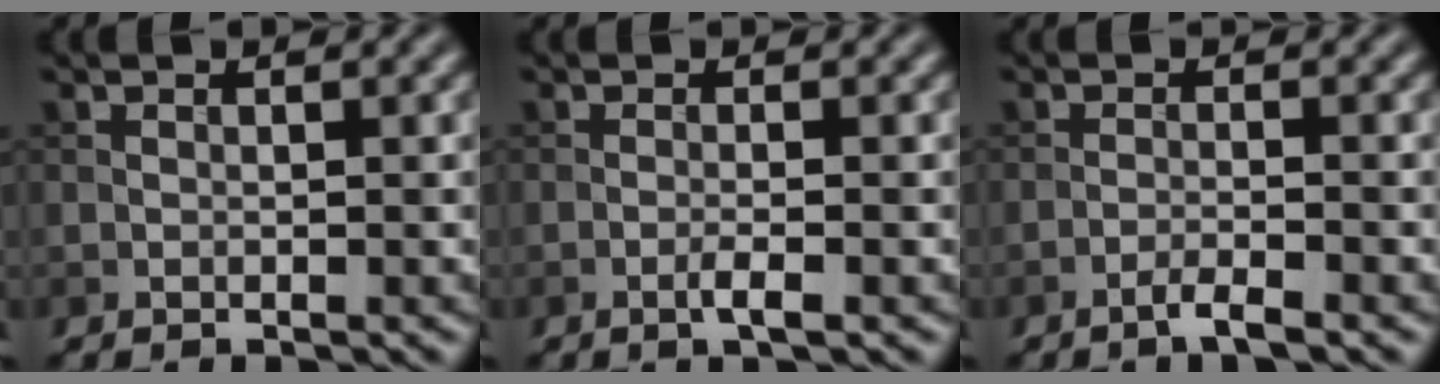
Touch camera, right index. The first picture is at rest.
{"total": 1.6, "force": [-0.6, 0.2, 1.4], "torque": [-0.023, 0.002, -0.016]}
{"total": 1.8, "force": [-1.2, 0.2, 1.3], "torque": [-0.020, 0.006, -0.030]}